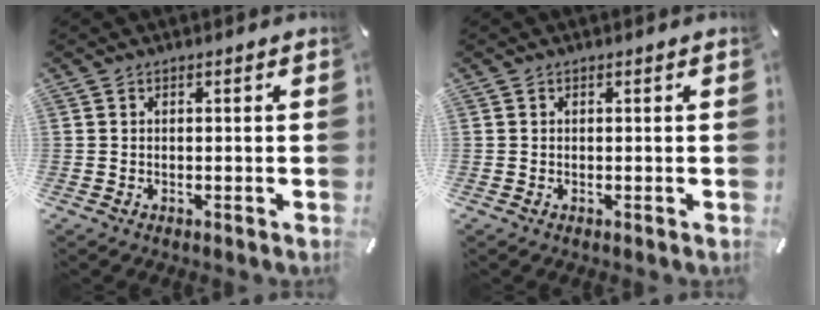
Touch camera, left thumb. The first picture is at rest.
{"total": 0.0}